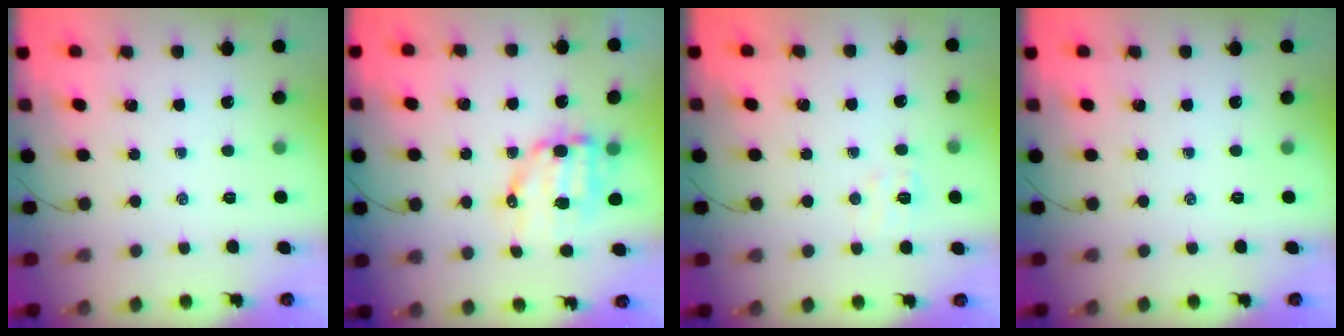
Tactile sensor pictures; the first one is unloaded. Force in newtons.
{"total": 10.0, "press": 9.8, "slide": 1.9}
{"total": 5.1, "press": 4.9, "slide": 1.2}
{"total": 0.0}